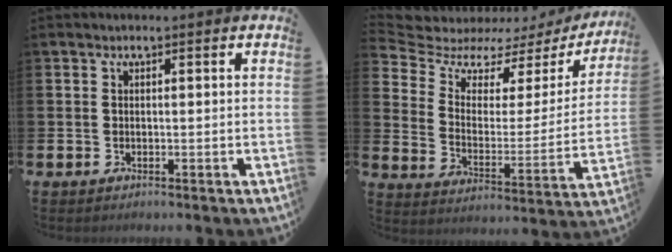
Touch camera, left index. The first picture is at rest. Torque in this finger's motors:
{"motor_torque": [0.76, -1.37, 0.05, -0.03]}